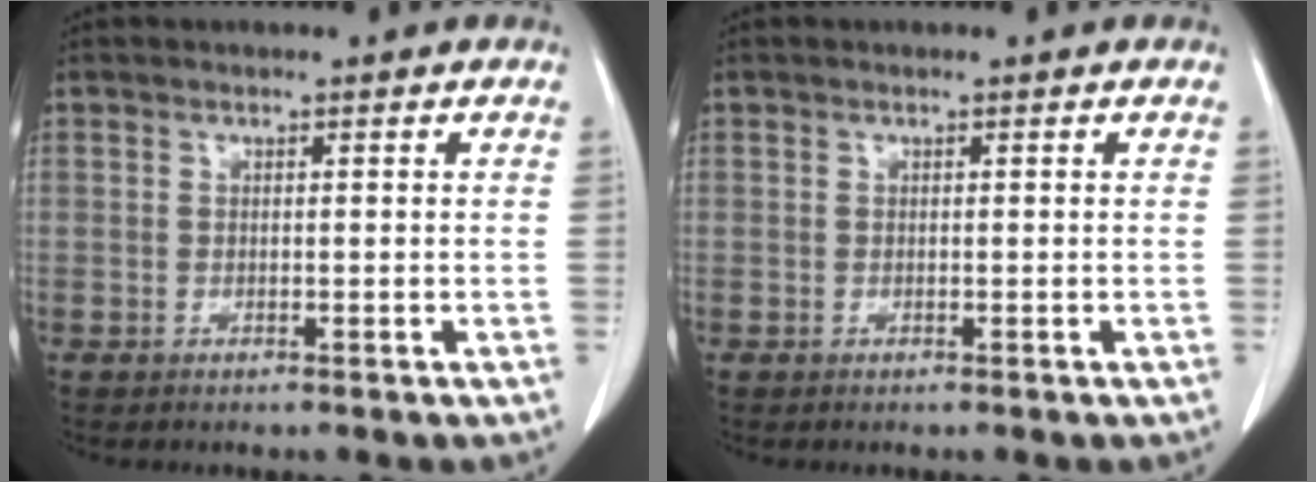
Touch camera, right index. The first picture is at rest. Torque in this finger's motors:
{"motor_torque": [-0.03, 0.03, 0.00, 0.00]}